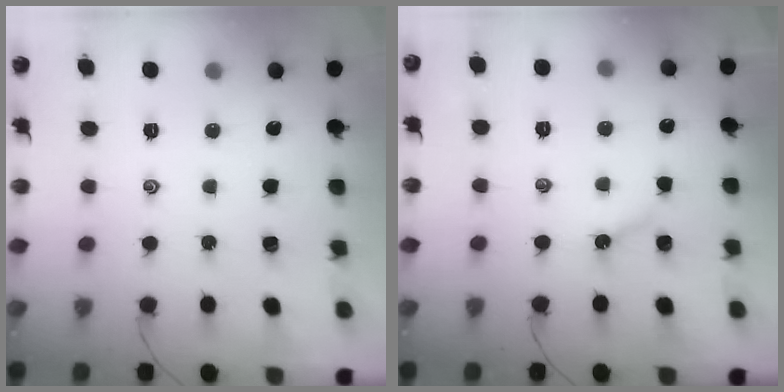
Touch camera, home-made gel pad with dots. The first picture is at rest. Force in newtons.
{"total": 3.5, "press": 3.4, "slide": 0.4}